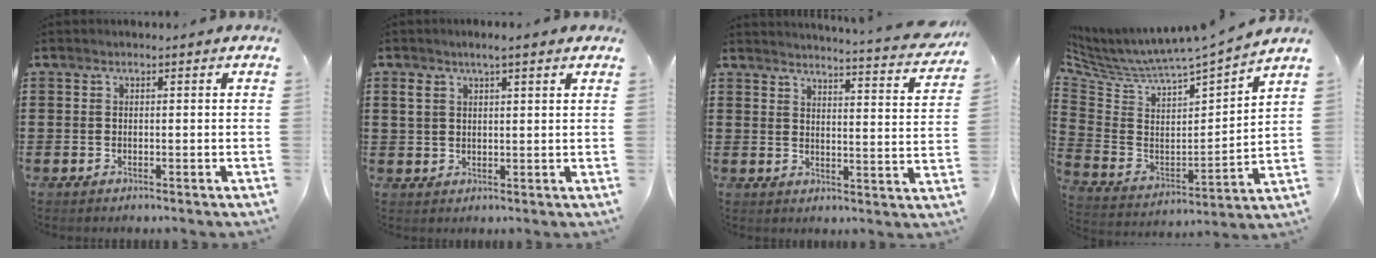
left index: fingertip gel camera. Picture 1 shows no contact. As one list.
[{"total": 3.0, "force": [1.7, 1.0, 2.2], "torque": [-0.046, 0.005, 0.030]}, {"total": 4.3, "force": [3.9, -0.8, 1.5], "torque": [-0.031, -0.040, 0.061]}, {"total": 4.0, "force": [3.7, 0.7, 1.2], "torque": [-0.049, -0.049, 0.055]}]